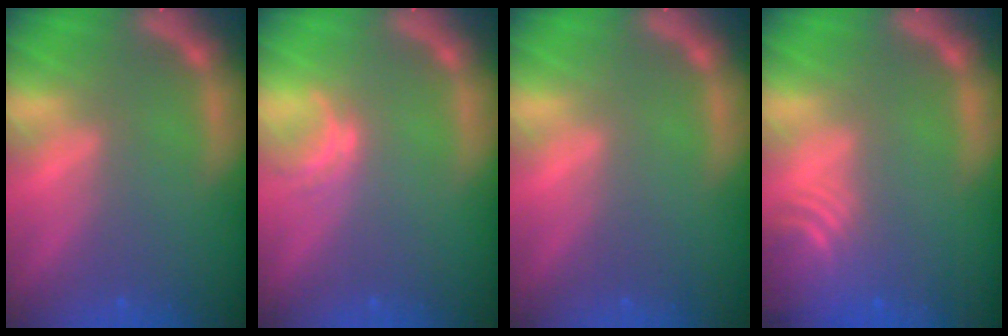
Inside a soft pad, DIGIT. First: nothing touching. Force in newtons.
{"total": 1.5}
{"total": 0.0}
{"total": 5.5}